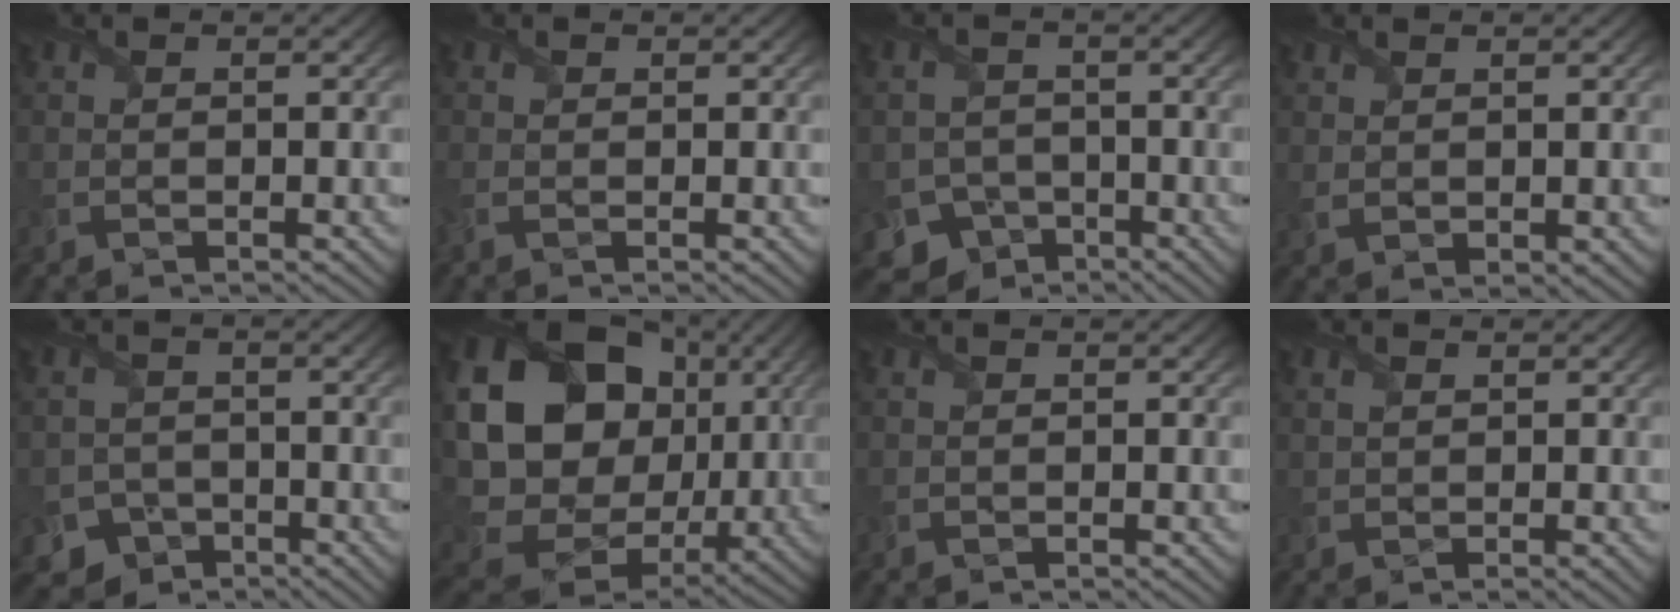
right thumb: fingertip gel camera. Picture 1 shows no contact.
{"total": 0.9, "force": [-0.3, 0.3, 0.8], "torque": [-0.026, -0.003, -0.012]}
{"total": 6.1, "force": [-4.1, 4.4, 1.2], "torque": [-0.015, -0.014, -0.071]}
{"total": 1.7, "force": [0.8, 1.0, 1.2], "torque": [-0.030, -0.005, 0.022]}
{"total": 4.1, "force": [-2.9, 2.9, 0.5], "torque": [-0.003, -0.002, -0.053]}
{"total": 24.1, "force": [3.2, 19.7, 13.5], "torque": [-0.336, -0.035, 0.074]}
{"total": 0.0}
{"total": 1.5, "force": [0.7, 0.6, 1.1], "torque": [-0.027, 0.000, 0.016]}